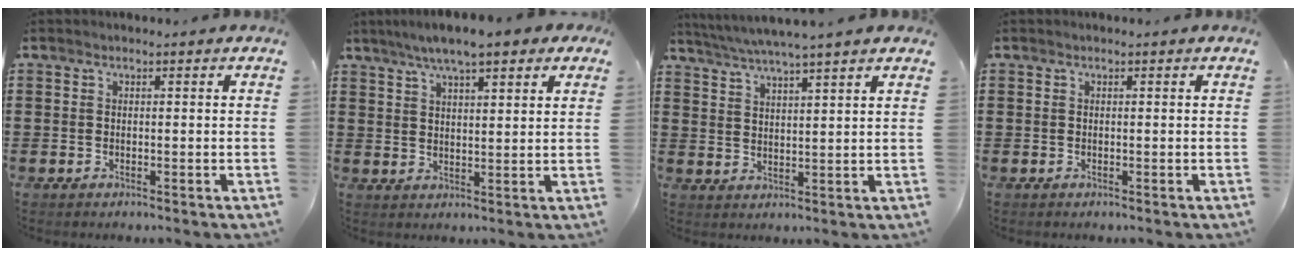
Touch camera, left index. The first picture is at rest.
{"total": 6.2, "force": [4.8, 1.0, 3.8], "torque": [-0.084, 0.001, 0.084]}
{"total": 4.2, "force": [3.8, -0.5, 1.6], "torque": [-0.043, -0.016, 0.067]}
{"total": 0.0}